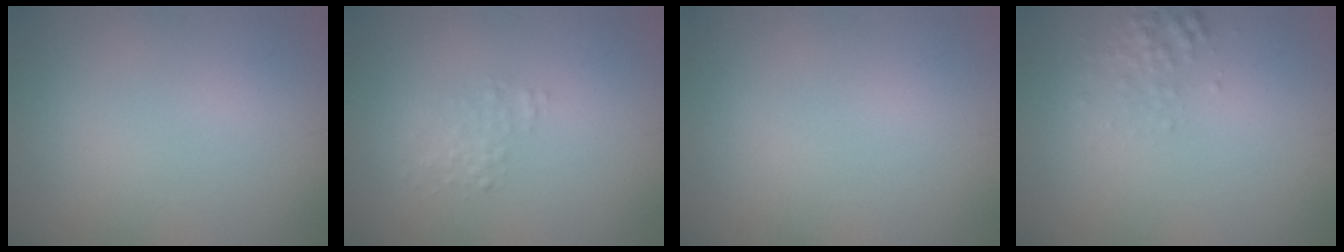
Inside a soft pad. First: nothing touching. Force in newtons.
{"total": 1.2, "press": 1.2, "slide": 0.0}
{"total": 0.0}
{"total": 1.3, "press": 1.3, "slide": 0.1}